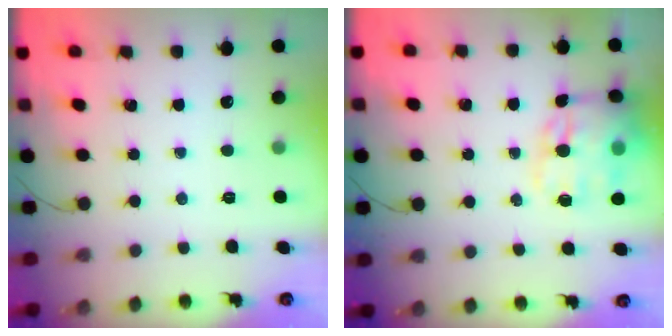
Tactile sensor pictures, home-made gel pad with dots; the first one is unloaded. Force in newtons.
{"total": 15.6, "press": 15.1, "slide": 3.8}